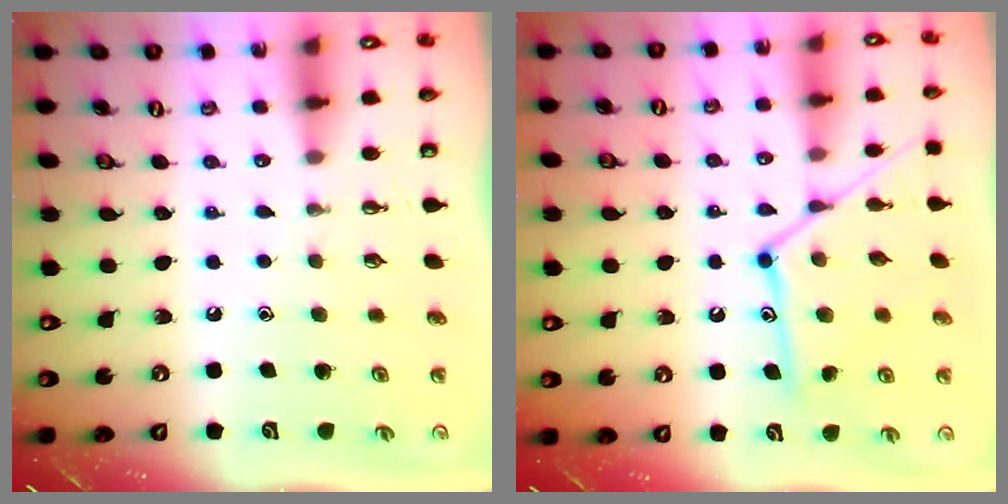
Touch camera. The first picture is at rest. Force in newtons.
{"total": 14.5, "press": 14.4, "slide": 1.0}